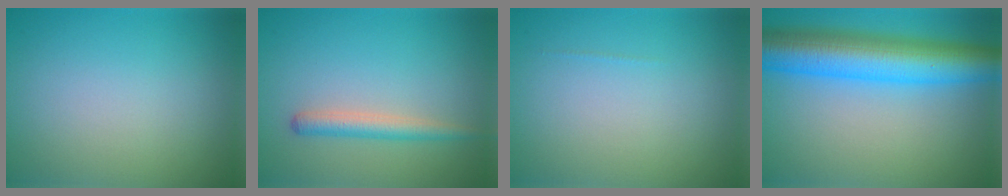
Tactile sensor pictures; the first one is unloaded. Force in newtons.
{"total": 2.2, "press": 2.2, "slide": 0.1}
{"total": 0.0}
{"total": 10.3, "press": 10.3, "slide": 0.1}